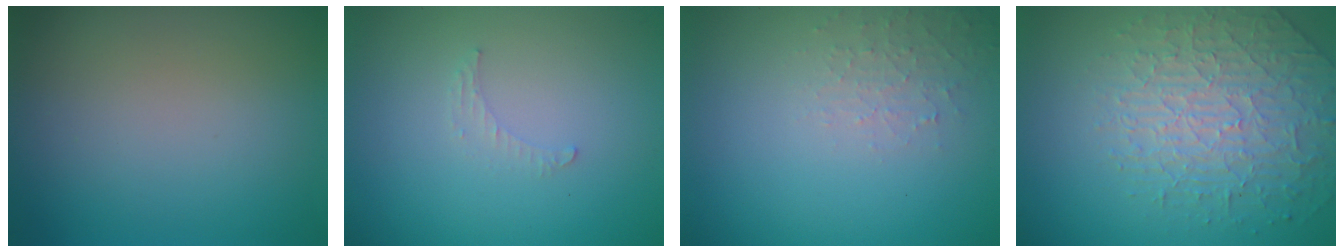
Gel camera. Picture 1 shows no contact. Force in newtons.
{"total": 0.8, "press": 0.8, "slide": 0.3}
{"total": 1.8, "press": 1.8, "slide": 0.4}
{"total": 4.0, "press": 4.0, "slide": 0.4}